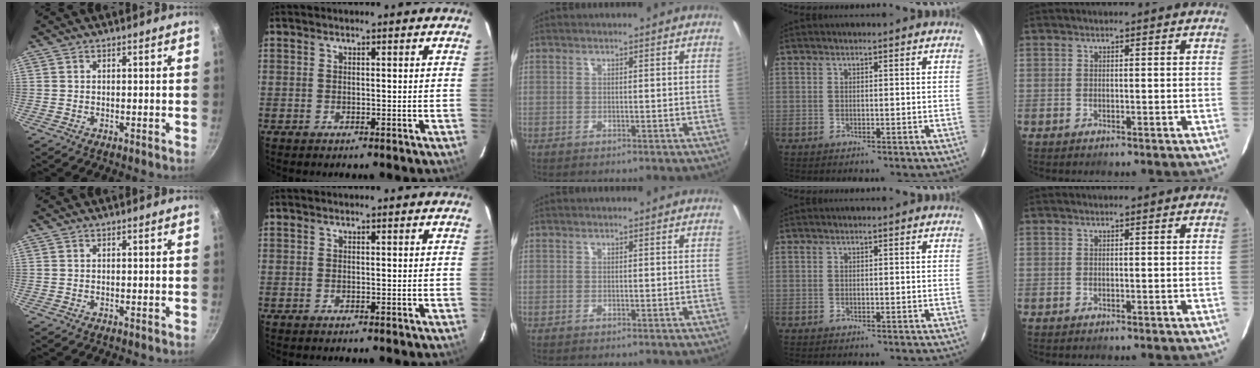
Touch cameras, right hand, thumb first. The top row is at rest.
{}